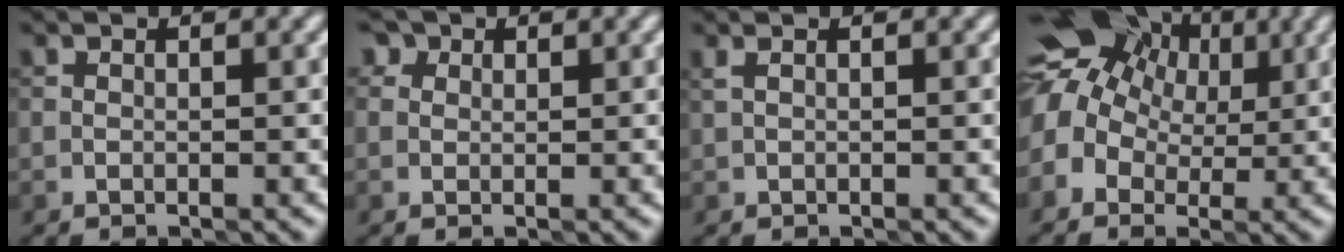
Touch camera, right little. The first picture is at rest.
{"total": 2.8, "force": [1.6, 1.9, 1.2], "torque": [-0.017, 0.012, 0.001]}
{"total": 0.6, "force": [0.2, 0.2, 0.5], "torque": [-0.012, 0.000, 0.005]}
{"total": 12.0, "force": [3.4, 9.3, 6.8], "torque": [-0.139, 0.044, 0.036]}